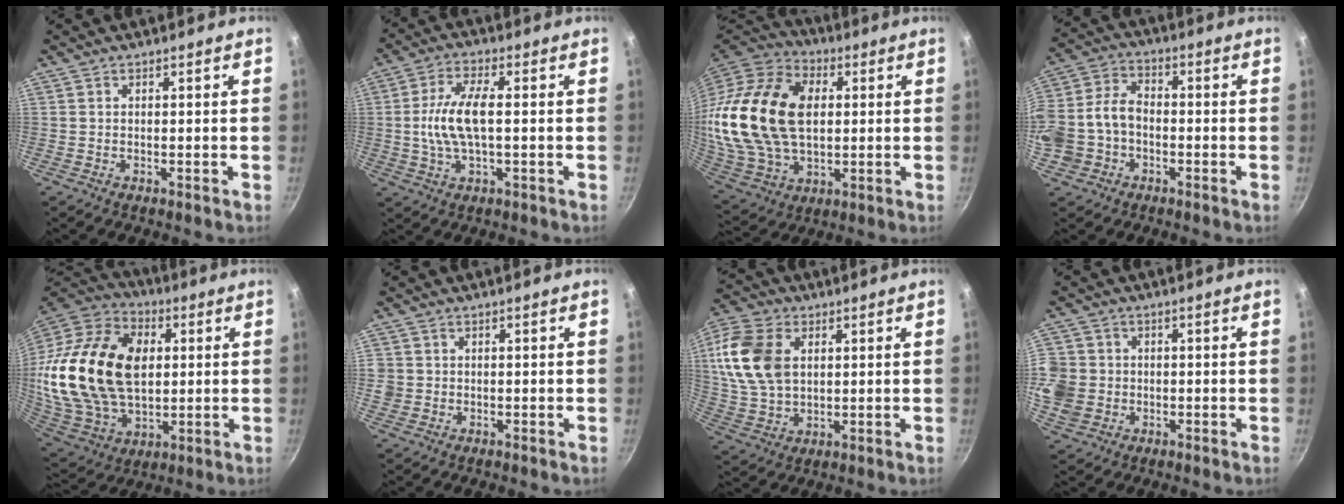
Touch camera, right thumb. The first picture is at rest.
{"total": 9.7, "force": [0.1, 3.9, 8.9], "torque": [-0.184, 0.014, -0.003]}
{"total": 28.0, "force": [3.4, 18.4, 20.8], "torque": [-0.398, 0.008, 0.065]}
{"total": 13.4, "force": [-3.4, 10.1, 8.0], "torque": [-0.166, 0.047, -0.068]}
{"total": 32.0, "force": [4.3, 20.8, 23.9], "torque": [-0.461, -0.001, 0.079]}
{"total": 2.4, "force": [-0.3, 2.3, 0.7], "torque": [-0.008, 0.004, -0.006]}
{"total": 15.5, "force": [3.2, 10.7, 10.8], "torque": [-0.201, -0.001, 0.063]}
{"total": 12.8, "force": [-1.6, 11.7, 5.0], "torque": [-0.129, 0.022, -0.030]}